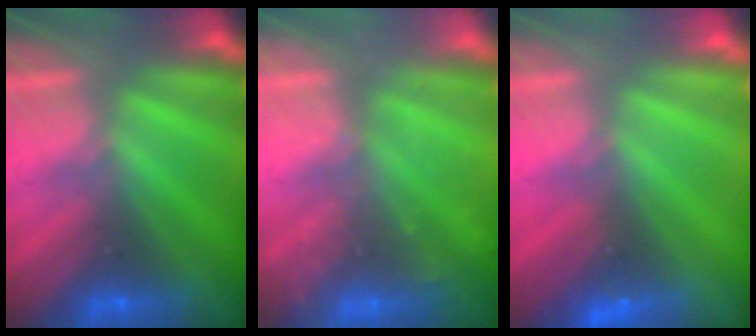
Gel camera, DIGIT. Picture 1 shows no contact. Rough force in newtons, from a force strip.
{"total": 2.4}
{"total": 2.3}